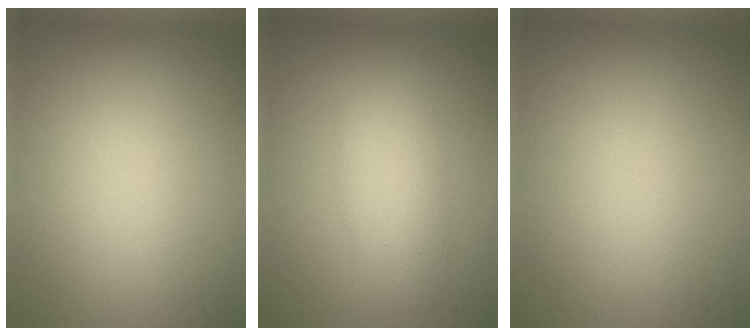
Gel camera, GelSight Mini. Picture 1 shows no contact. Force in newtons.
{"total": 2.4, "press": 2.3, "slide": 0.1}
{"total": 0.0}